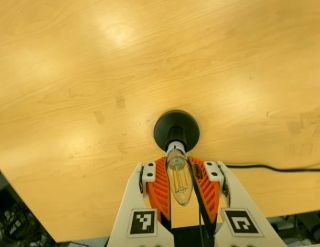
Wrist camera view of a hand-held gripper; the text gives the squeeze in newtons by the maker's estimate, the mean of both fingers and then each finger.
{"total": 17.7, "left": 17.1, "right": 18.3}